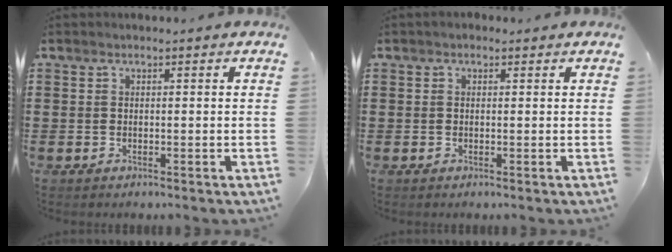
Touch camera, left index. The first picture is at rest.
{"total": 0.6, "force": [-0.1, 0.5, 0.3], "torque": [-0.007, 0.004, -0.003]}